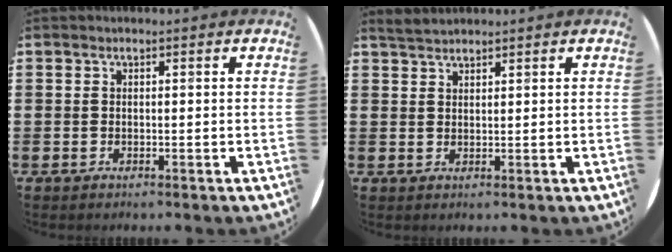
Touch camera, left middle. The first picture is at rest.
{"total": 1.9, "force": [1.9, 0.3, 0.3], "torque": [-0.009, 0.004, 0.036]}